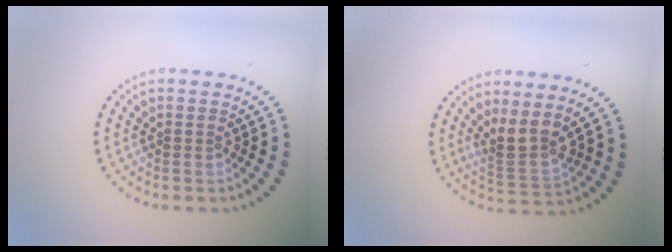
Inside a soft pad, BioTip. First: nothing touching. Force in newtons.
{"total": 3.1, "press": 2.2, "slide": 2.1}